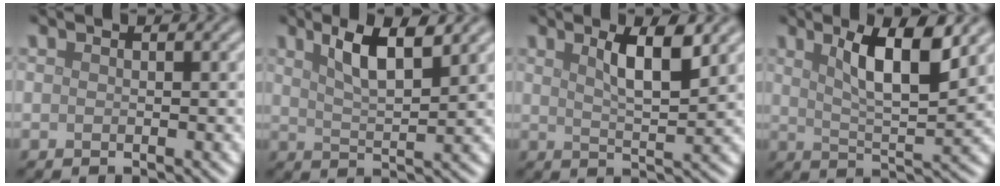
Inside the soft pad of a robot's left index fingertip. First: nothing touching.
{"total": 4.9, "force": [2.7, 1.2, 3.9], "torque": [-0.064, 0.005, 0.046]}
{"total": 4.4, "force": [2.1, 1.0, 3.7], "torque": [-0.060, 0.000, 0.036]}
{"total": 6.2, "force": [2.8, 1.4, 5.3], "torque": [-0.086, -0.003, 0.047]}